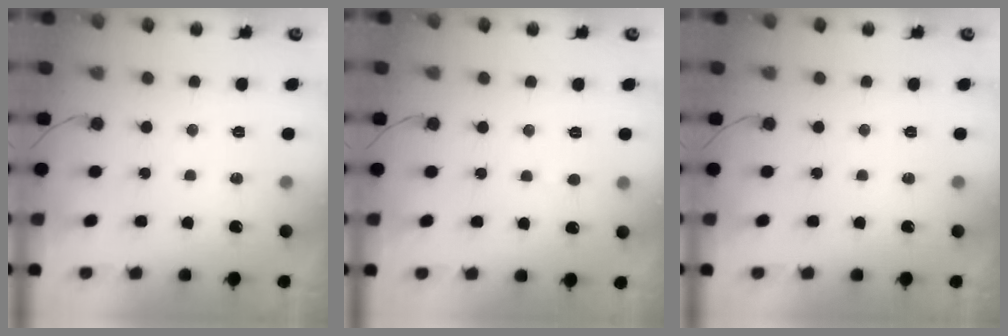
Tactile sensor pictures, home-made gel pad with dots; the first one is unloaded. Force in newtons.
{"total": 1.6, "press": 1.6, "slide": 0.1}
{"total": 0.0}